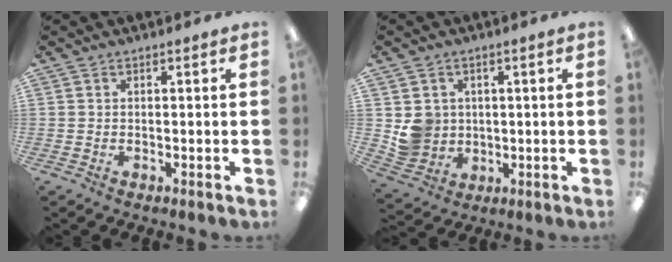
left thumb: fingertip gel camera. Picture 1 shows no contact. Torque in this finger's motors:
{"motor_torque": [-0.12, 0.21, 0.06, -0.16, 0.04]}